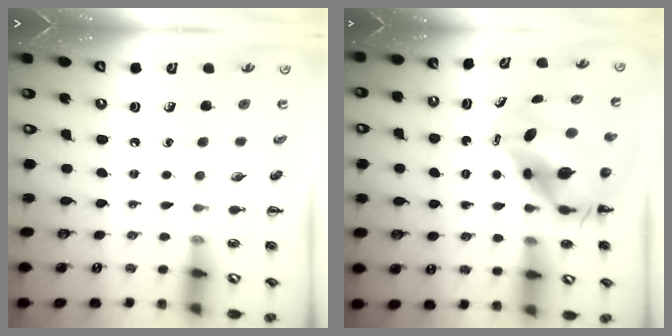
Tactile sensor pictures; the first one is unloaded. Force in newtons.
{"total": 7.7, "press": 7.4, "slide": 2.2}